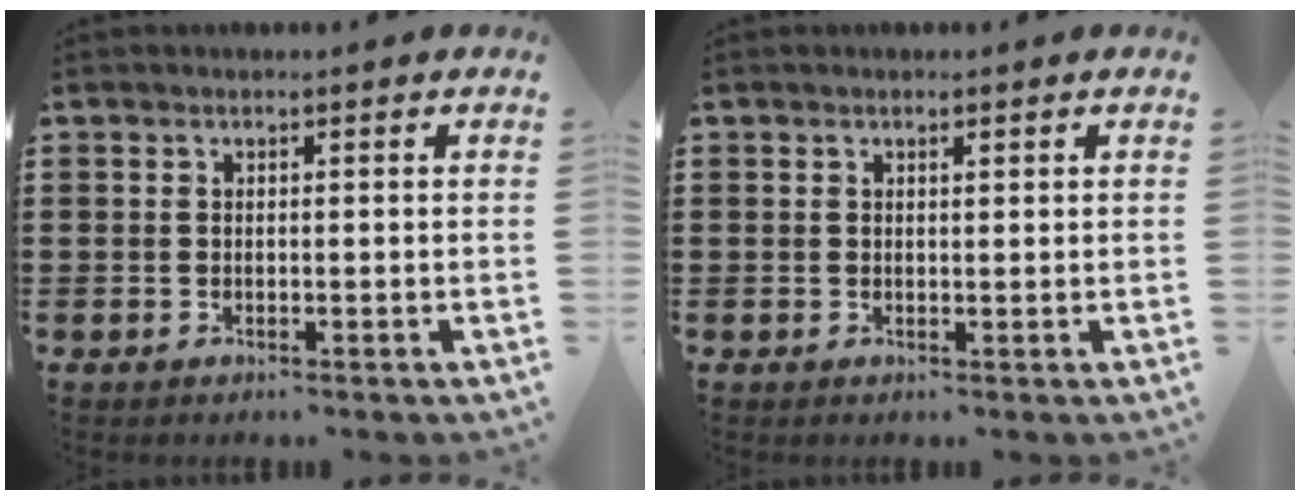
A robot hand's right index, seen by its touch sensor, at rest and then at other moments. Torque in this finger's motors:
{"motor_torque": [-0.19, 0.33, 0.05, -0.01]}